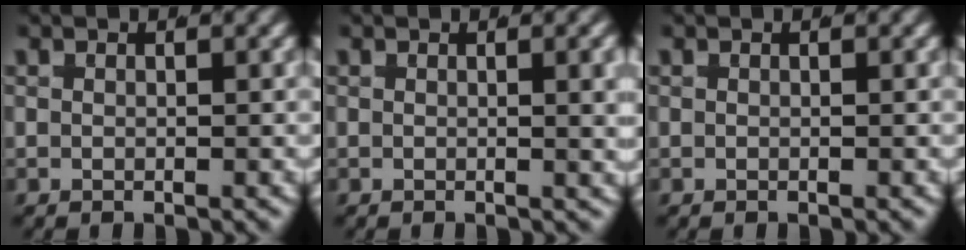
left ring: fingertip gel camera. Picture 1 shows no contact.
{"total": 1.7, "force": [0.7, 0.2, 1.5], "torque": [-0.012, 0.006, 0.005]}
{"total": 0.0}